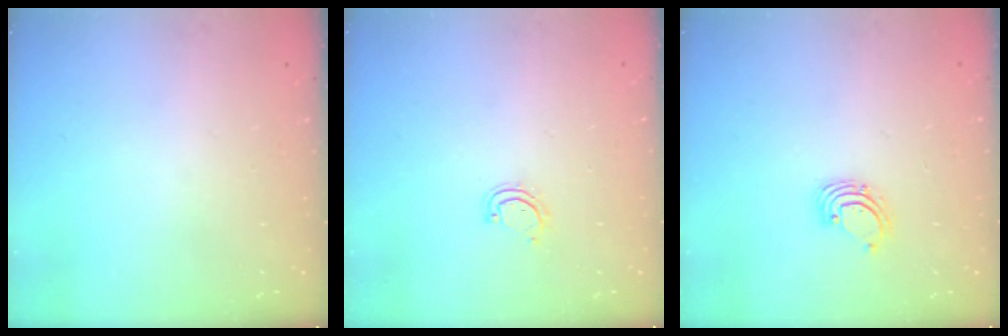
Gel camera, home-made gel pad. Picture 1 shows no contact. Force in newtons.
{"total": 3.3, "press": 3.3, "slide": 0.2}
{"total": 2.3, "press": 2.3, "slide": 0.2}